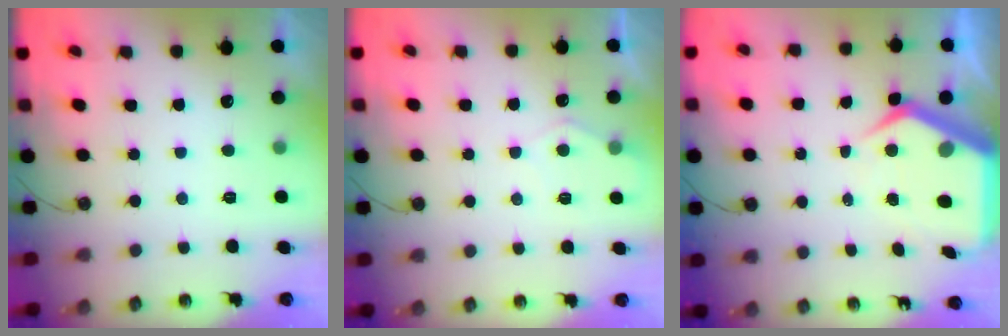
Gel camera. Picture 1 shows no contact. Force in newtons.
{"total": 6.0, "press": 6.0, "slide": 0.8}
{"total": 9.3, "press": 9.2, "slide": 0.9}